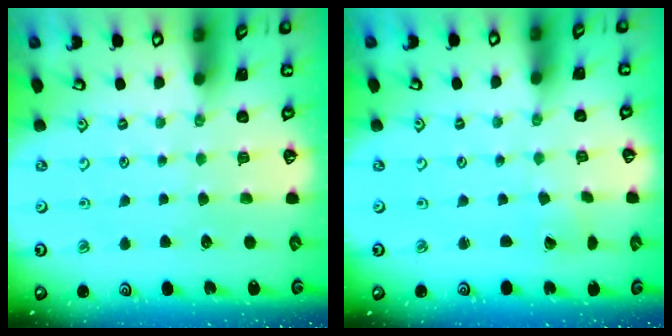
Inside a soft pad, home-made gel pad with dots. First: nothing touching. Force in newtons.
{"total": 1.0, "press": 1.0, "slide": 0.1}